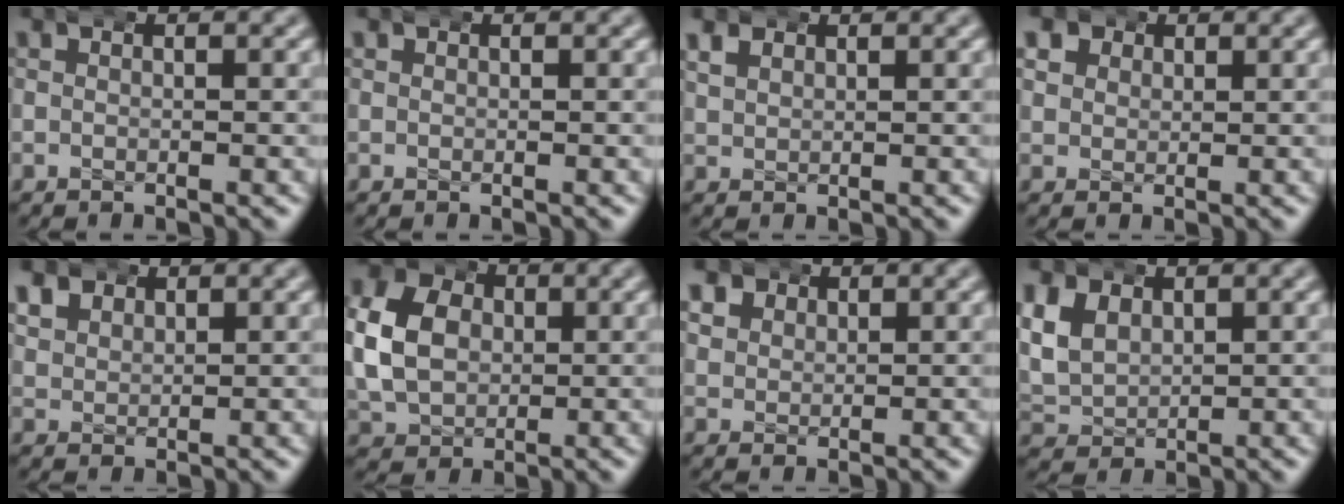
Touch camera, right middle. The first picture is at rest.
{"total": 0.0}
{"total": 1.8, "force": [1.3, 1.1, 0.5], "torque": [-0.012, 0.000, 0.027]}
{"total": 3.4, "force": [1.4, 2.9, 1.1], "torque": [-0.023, -0.005, 0.024]}
{"total": 2.8, "force": [2.0, 1.9, 0.7], "torque": [-0.023, -0.004, 0.041]}
{"total": 8.7, "force": [0.7, 7.5, 4.4], "torque": [-0.103, -0.010, 0.012]}
{"total": 3.2, "force": [1.7, 2.6, 1.0], "torque": [-0.024, -0.005, 0.033]}
{"total": 5.7, "force": [1.0, 5.0, 2.6], "torque": [-0.091, -0.013, 0.021]}